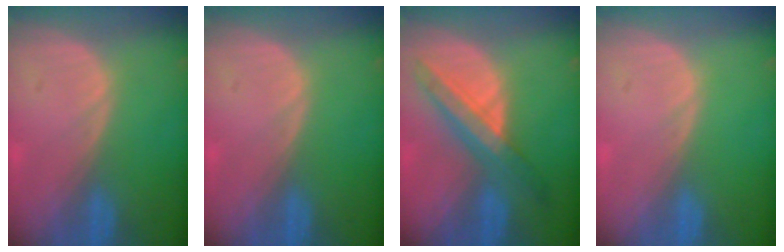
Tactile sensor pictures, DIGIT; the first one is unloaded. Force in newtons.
{"total": 0.0}
{"total": 7.2, "press": 6.8, "slide": 2.4}
{"total": 0.0}